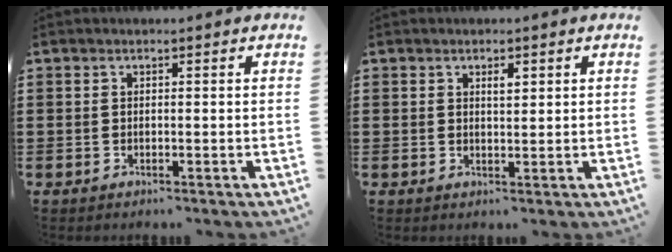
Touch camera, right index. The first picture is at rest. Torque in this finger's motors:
{"motor_torque": [0.38, 0.35, 0.02, 0.03]}